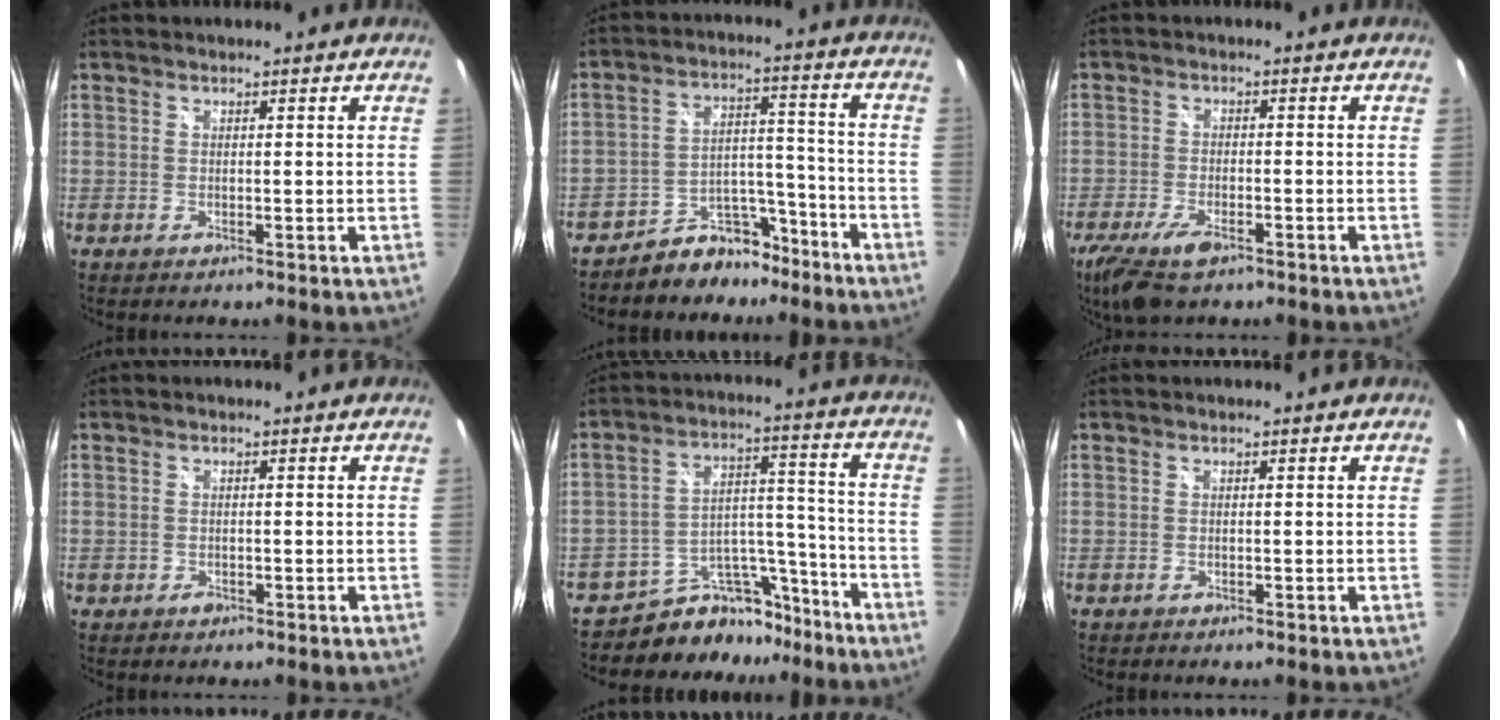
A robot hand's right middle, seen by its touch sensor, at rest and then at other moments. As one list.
[{"total": 9.7, "force": [-8.1, 5.1, 1.8], "torque": [-0.027, 0.047, -0.115]}, {"total": 8.5, "force": [-5.8, 3.4, 5.2], "torque": [-0.135, -0.021, -0.108]}, {"total": 0.8, "force": [-0.5, 0.7, 0.1], "torque": [-0.002, -0.002, -0.008]}, {"total": 12.2, "force": [-10.6, 5.8, 1.8], "torque": [-0.029, 0.059, -0.156]}, {"total": 0.0}]